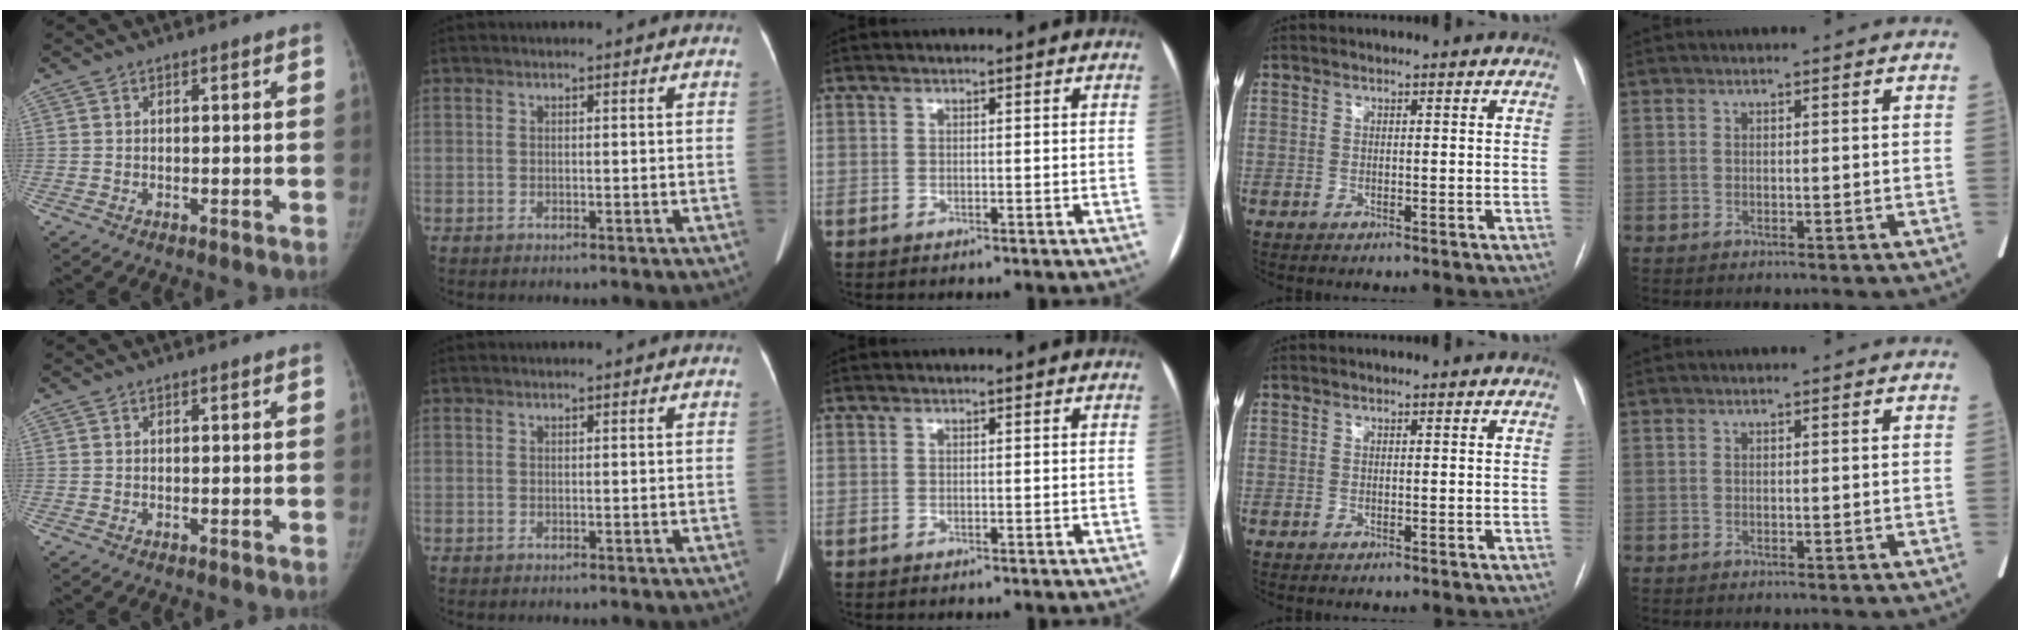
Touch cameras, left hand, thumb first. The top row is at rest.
{"index": {"total": 1.0, "force": [0.9, 0.0, 0.4], "torque": [-0.009, 0.005, 0.012]}}